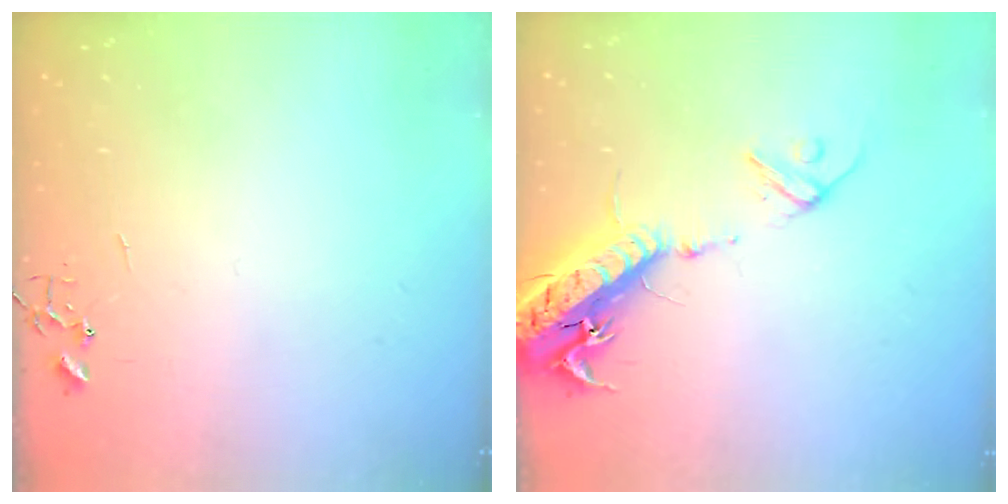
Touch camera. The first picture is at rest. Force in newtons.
{"total": 18.2, "press": 17.7, "slide": 4.1}